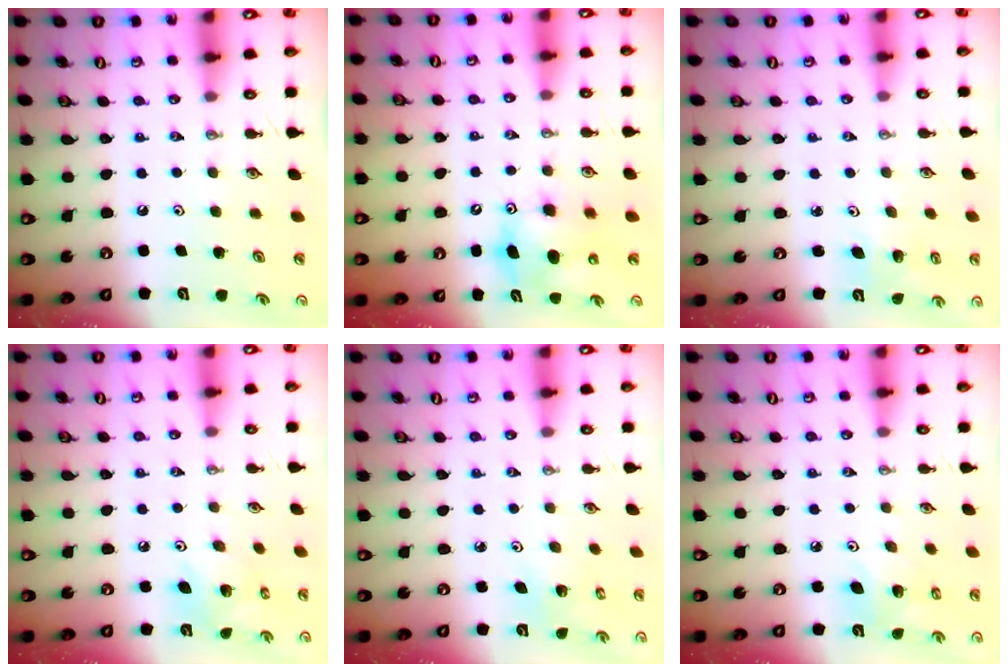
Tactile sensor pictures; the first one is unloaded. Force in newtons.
{"total": 8.9, "press": 8.7, "slide": 1.8}
{"total": 3.2, "press": 2.9, "slide": 1.3}
{"total": 6.6, "press": 6.6, "slide": 0.3}
{"total": 2.3, "press": 2.3, "slide": 0.2}
{"total": 5.8, "press": 5.6, "slide": 1.6}